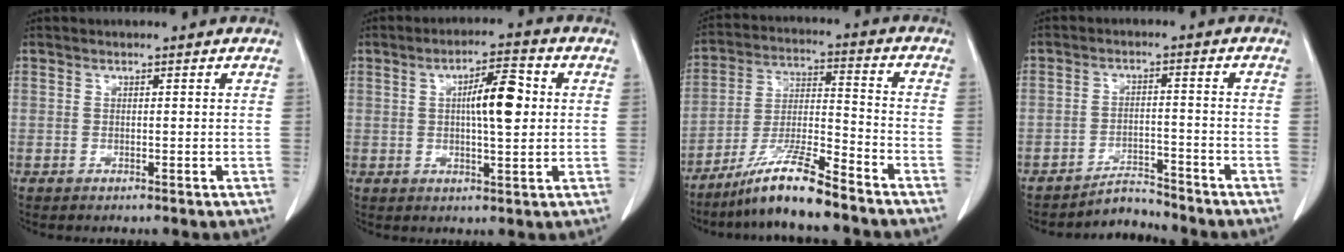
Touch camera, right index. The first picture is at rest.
{"total": 7.5, "force": [1.1, 1.6, 7.2], "torque": [-0.118, 0.012, 0.018]}
{"total": 11.2, "force": [-8.9, 0.2, 6.9], "torque": [-0.136, -0.015, -0.165]}
{"total": 3.9, "force": [-3.9, 0.3, -0.7], "torque": [0.009, -0.002, -0.061]}